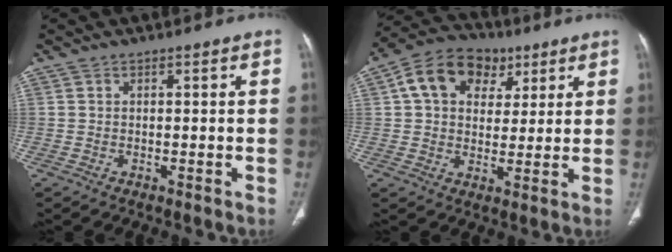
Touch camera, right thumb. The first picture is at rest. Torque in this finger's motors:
{"motor_torque": [0.28, 0.28, 1.14, 0.09, 0.10]}